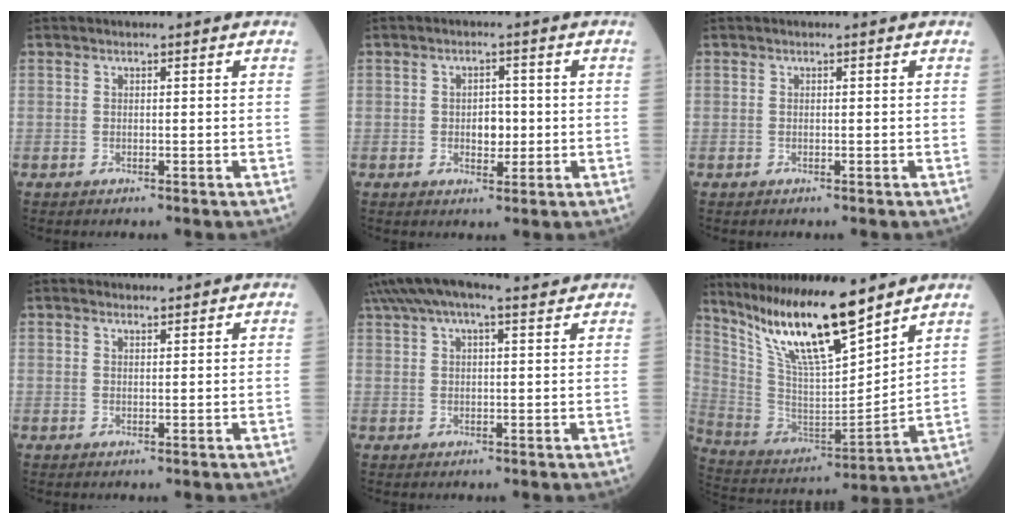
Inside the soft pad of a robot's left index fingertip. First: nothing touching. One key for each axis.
{"total": 3.2, "fx": -0.3, "fy": 2.0, "fz": 2.5, "tx": -0.035, "ty": 0.004, "tz": -0.001}
{"total": 0.0}
{"total": 1.1, "fx": 1.0, "fy": 0.4, "fz": 0.3, "tx": -0.013, "ty": 0.006, "tz": 0.018}
{"total": 9.6, "fx": 7.5, "fy": 2.1, "fz": 5.5, "tx": -0.103, "ty": 0.050, "tz": 0.118}
{"total": 17.0, "fx": 13.2, "fy": 1.9, "fz": 10.6, "tx": -0.200, "ty": -0.008, "tz": 0.255}